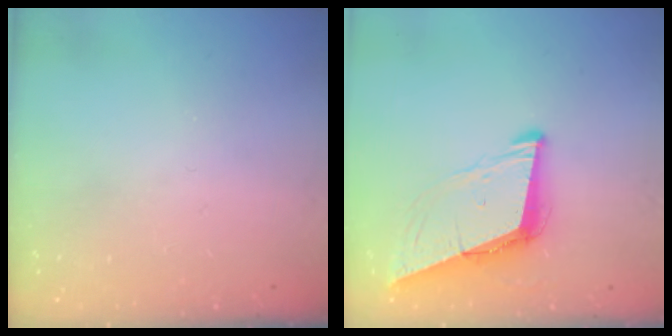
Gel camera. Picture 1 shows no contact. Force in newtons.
{"total": 8.8, "press": 8.0, "slide": 3.6}